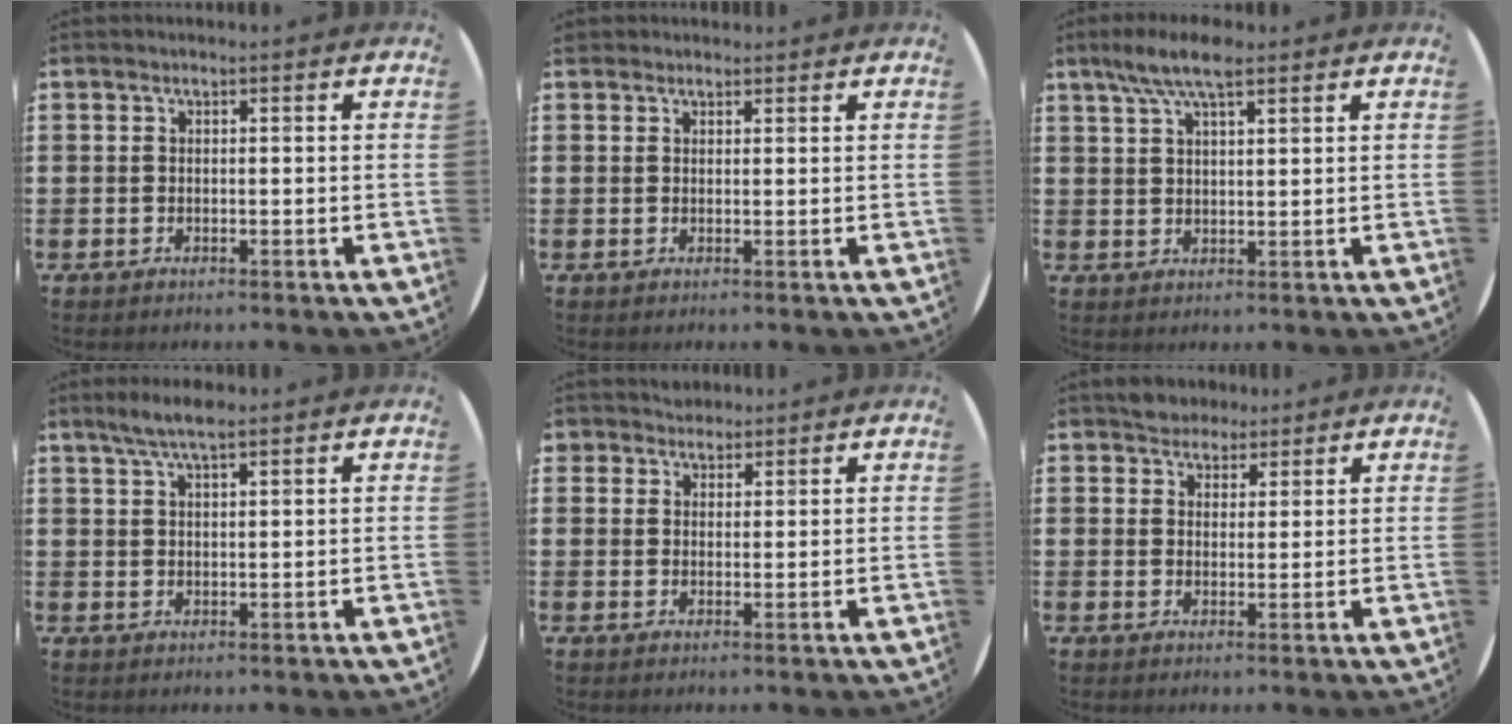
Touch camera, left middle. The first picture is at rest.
{"total": 1.2, "force": [1.1, 0.4, 0.0], "torque": [-0.001, 0.003, 0.022]}
{"total": 6.2, "force": [4.4, 1.7, 4.1], "torque": [-0.082, 0.002, 0.075]}
{"total": 3.8, "force": [3.0, 0.6, 2.2], "torque": [-0.049, 0.002, 0.052]}
{"total": 2.6, "force": [2.4, 1.0, -0.2], "torque": [-0.002, 0.004, 0.048]}
{"total": 3.3, "force": [2.9, 1.5, -0.1], "torque": [0.001, 0.001, 0.055]}